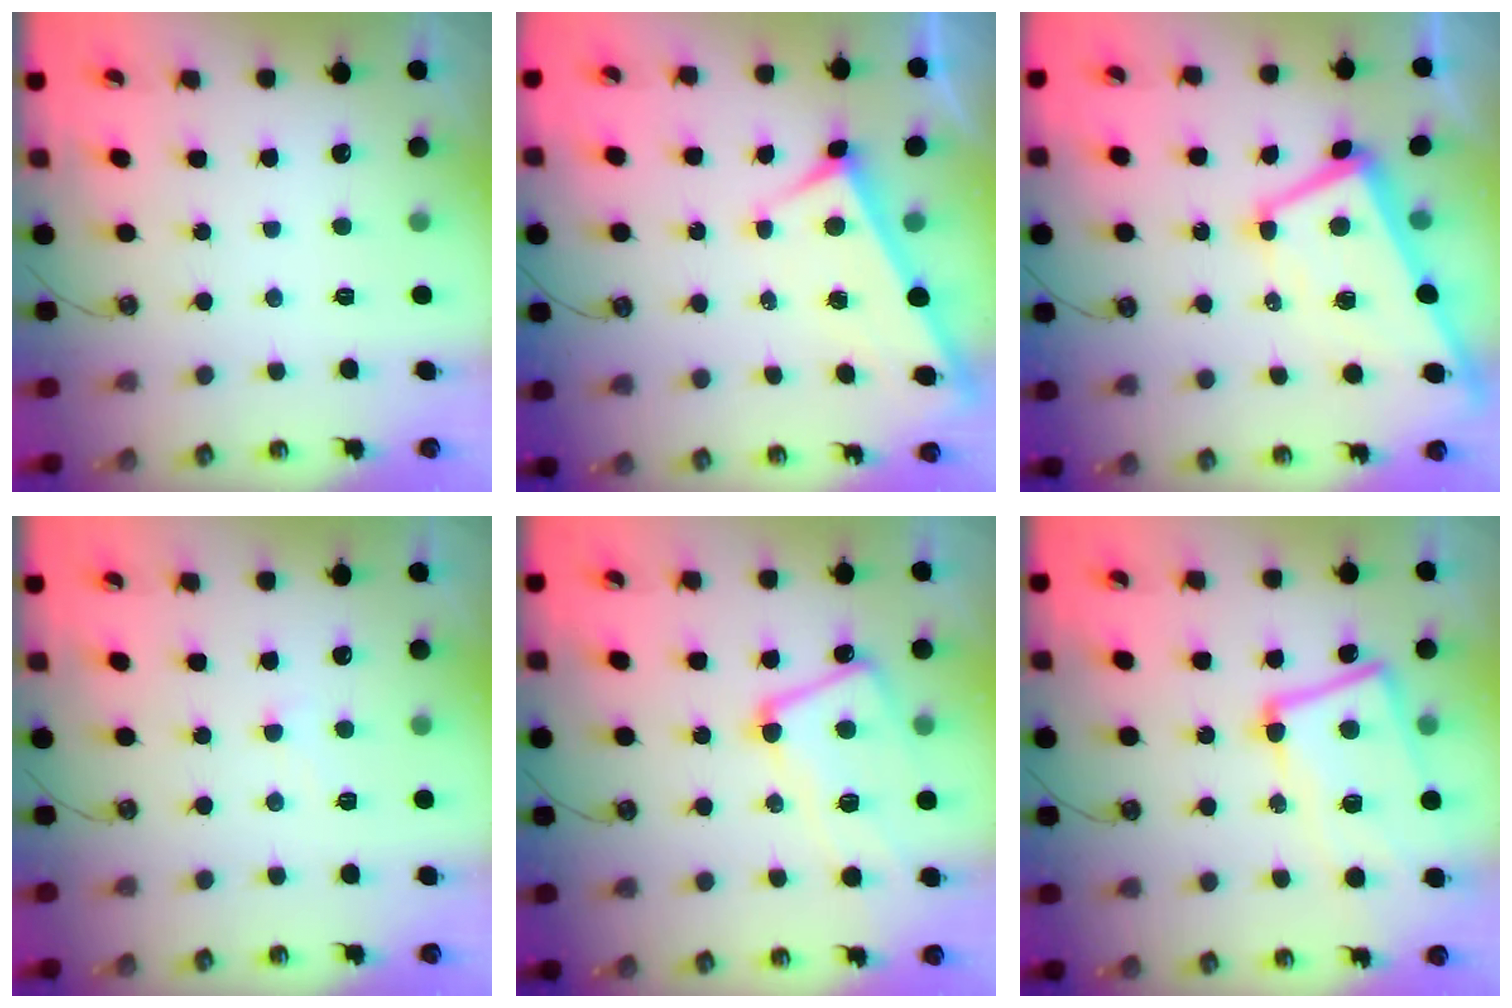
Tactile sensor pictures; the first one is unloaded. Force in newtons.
{"total": 3.6, "press": 3.5, "slide": 0.5}
{"total": 6.3, "press": 6.2, "slide": 1.2}
{"total": 3.0, "press": 3.0, "slide": 0.5}
{"total": 6.0, "press": 5.9, "slide": 1.3}
{"total": 10.7, "press": 10.5, "slide": 2.3}